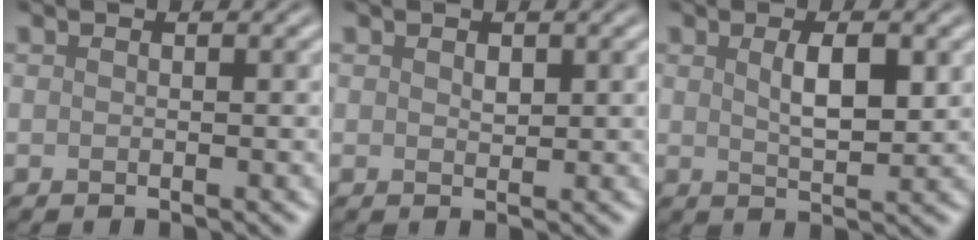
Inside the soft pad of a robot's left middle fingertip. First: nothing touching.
{"total": 0.9, "force": [0.4, 0.6, 0.6], "torque": [-0.011, -0.002, 0.008]}
{"total": 3.4, "force": [0.9, 1.2, 3.1], "torque": [-0.058, -0.001, 0.020]}